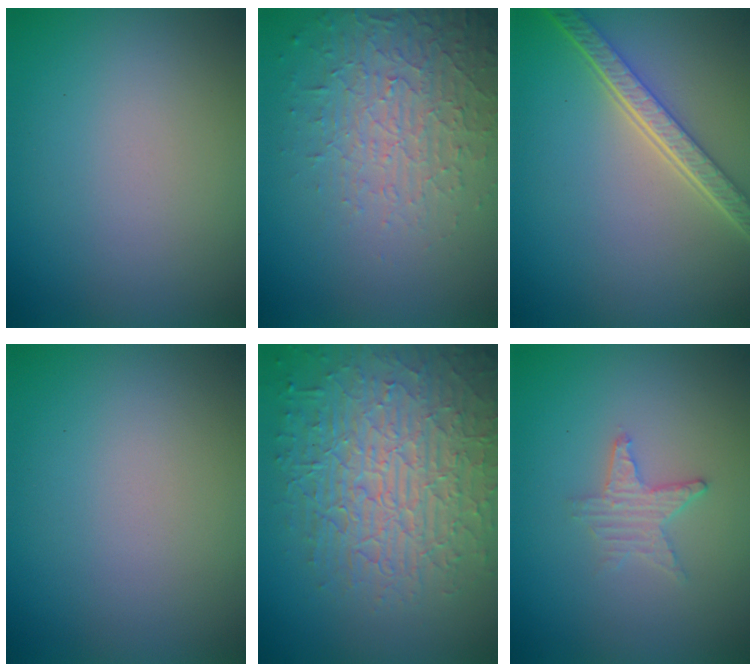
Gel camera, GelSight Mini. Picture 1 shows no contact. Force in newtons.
{"total": 4.8, "press": 3.1, "slide": 3.6}
{"total": 5.0, "press": 3.7, "slide": 3.4}
{"total": 0.0}
{"total": 9.1, "press": 6.3, "slide": 6.6}
{"total": 2.1, "press": 2.0, "slide": 0.4}